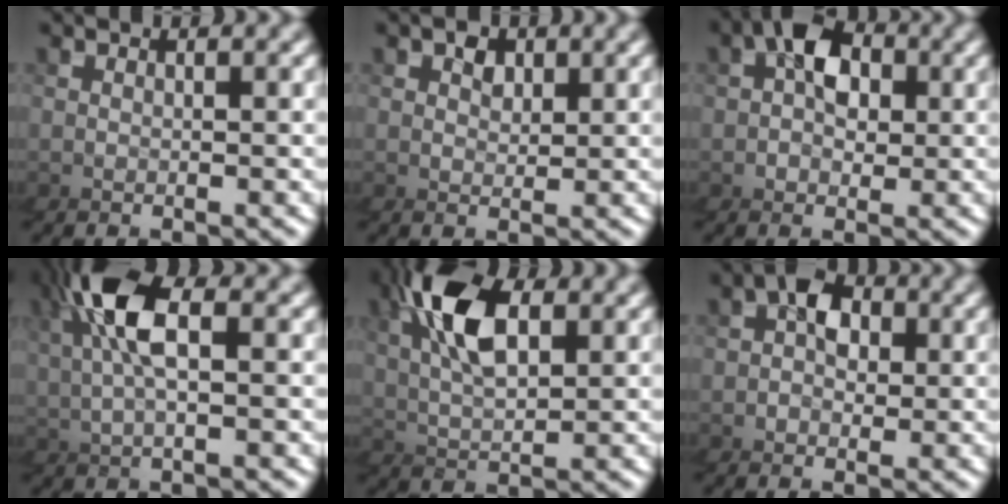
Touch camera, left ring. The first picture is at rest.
{"total": 2.1, "force": [1.6, 0.6, -1.3], "torque": [-0.006, -0.002, 0.019]}
{"total": 5.4, "force": [1.0, 4.6, 2.6], "torque": [-0.075, -0.011, 0.015]}
{"total": 4.7, "force": [1.1, 1.2, 4.4], "torque": [-0.127, 0.007, 0.015]}
{"total": 4.7, "force": [3.1, 1.5, 3.2], "torque": [-0.115, 0.020, 0.037]}
{"total": 5.0, "force": [0.7, 4.7, 1.7], "torque": [-0.060, -0.015, 0.010]}